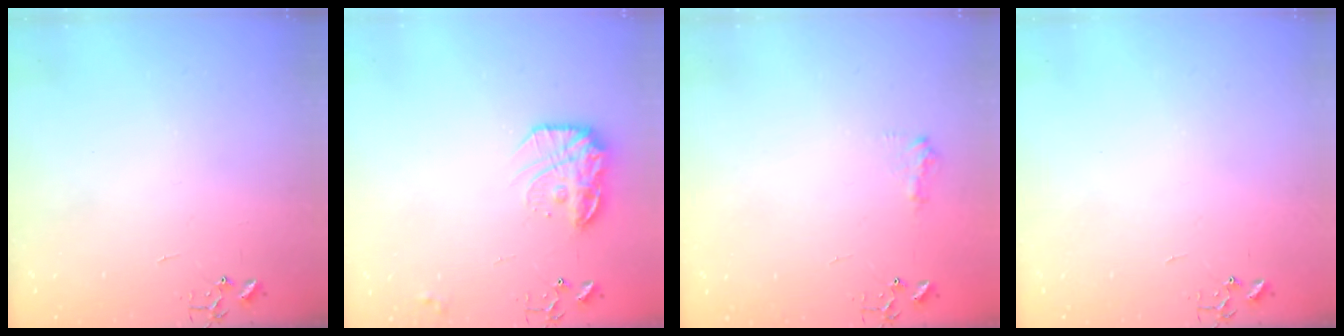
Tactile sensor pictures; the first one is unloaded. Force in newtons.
{"total": 15.4, "press": 15.3, "slide": 0.8}
{"total": 7.9, "press": 7.9, "slide": 0.6}
{"total": 0.0}